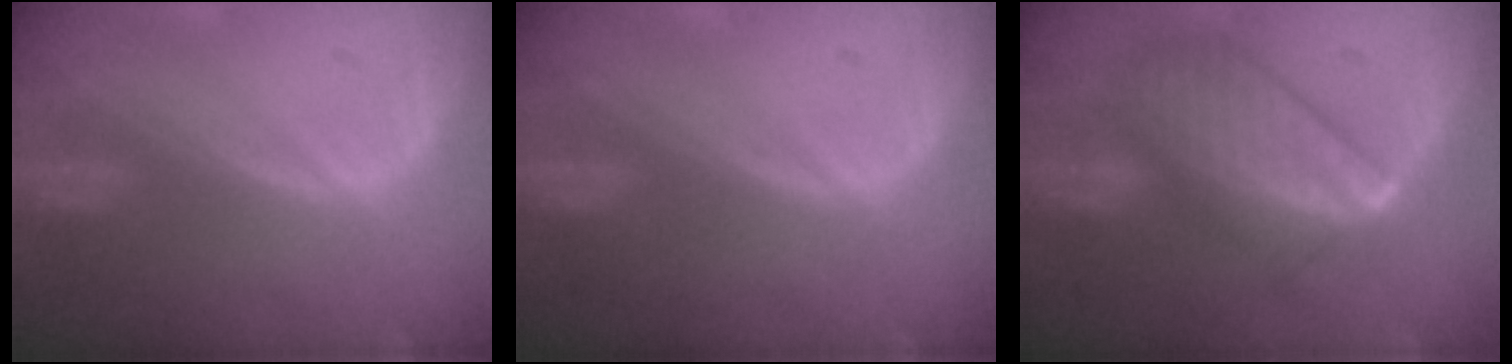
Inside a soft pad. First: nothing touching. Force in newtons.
{"total": 0.0}
{"total": 10.1, "press": 10.1, "slide": 0.9}